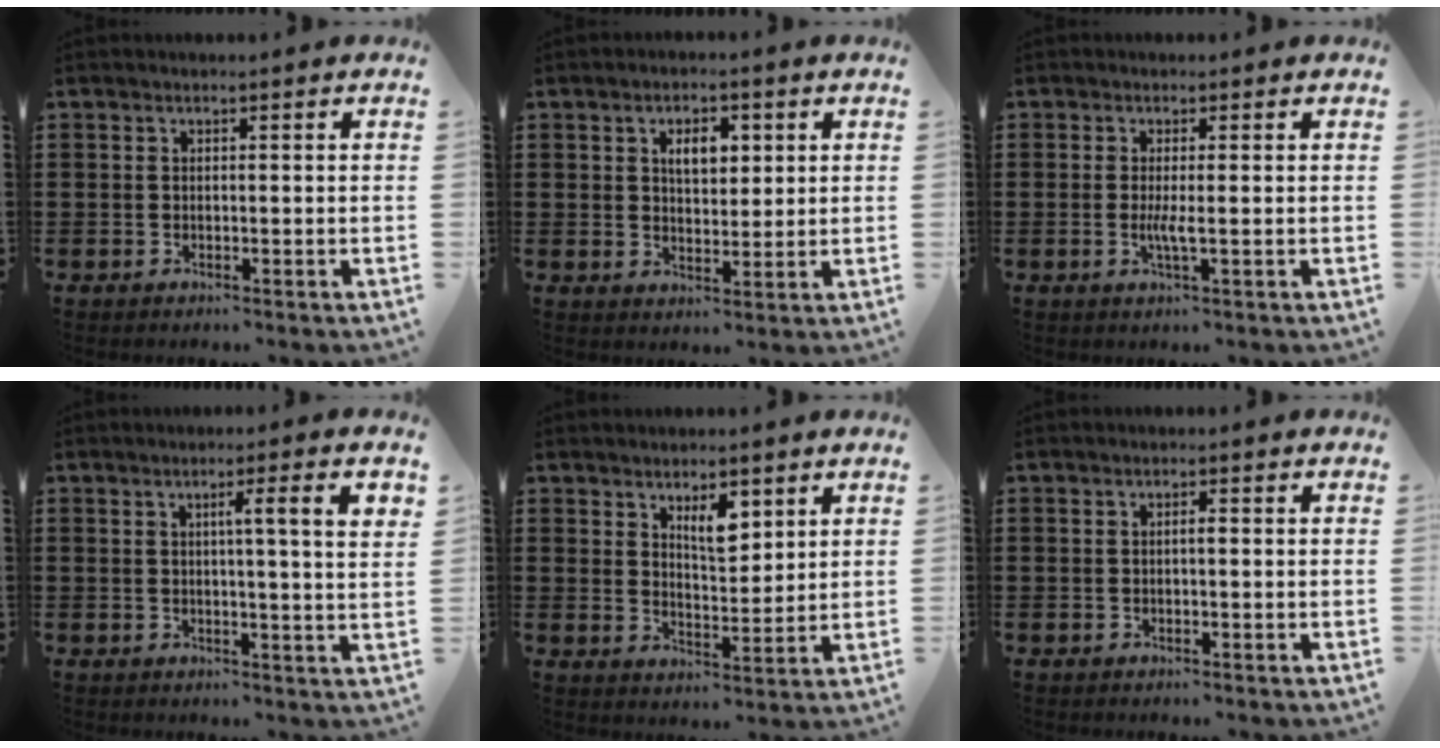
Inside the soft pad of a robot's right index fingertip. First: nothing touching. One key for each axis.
{"total": 4.2, "fx": 1.5, "fy": 2.3, "fz": 3.2, "tx": -0.053, "ty": 0.005, "tz": 0.020}
{"total": 2.5, "fx": -0.4, "fy": 0.2, "fz": 2.5, "tx": -0.045, "ty": -0.004, "tz": -0.007}
{"total": 5.3, "fx": 1.5, "fy": -0.1, "fz": 5.1, "tx": -0.090, "ty": -0.006, "tz": 0.018}
{"total": 5.1, "fx": 2.9, "fy": 2.1, "fz": 3.6, "tx": -0.054, "ty": -0.003, "tz": 0.045}
{"total": 0.9, "fx": -0.1, "fy": 0.2, "fz": 0.9, "tx": -0.016, "ty": -0.002, "tz": -0.001}